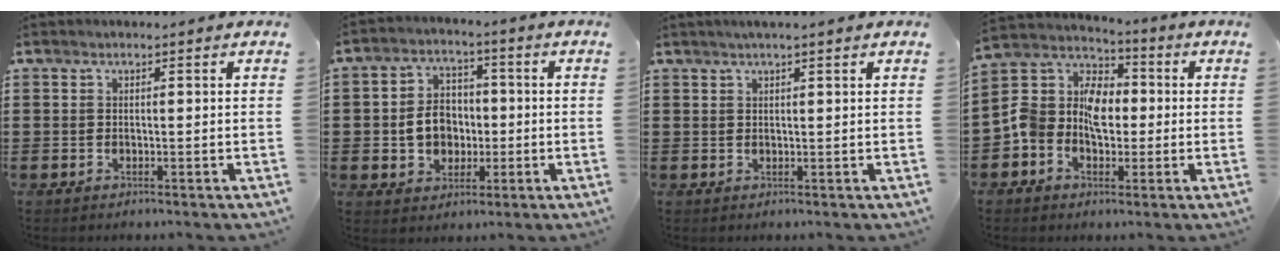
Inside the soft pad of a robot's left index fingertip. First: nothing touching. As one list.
[{"total": 6.9, "force": [-0.6, 5.8, 3.6], "torque": [-0.072, 0.009, -0.015]}, {"total": 1.5, "force": [1.1, -0.1, 1.0], "torque": [-0.019, 0.002, 0.020]}, {"total": 8.4, "force": [-1.6, 6.8, 4.7], "torque": [-0.132, 0.009, -0.040]}]